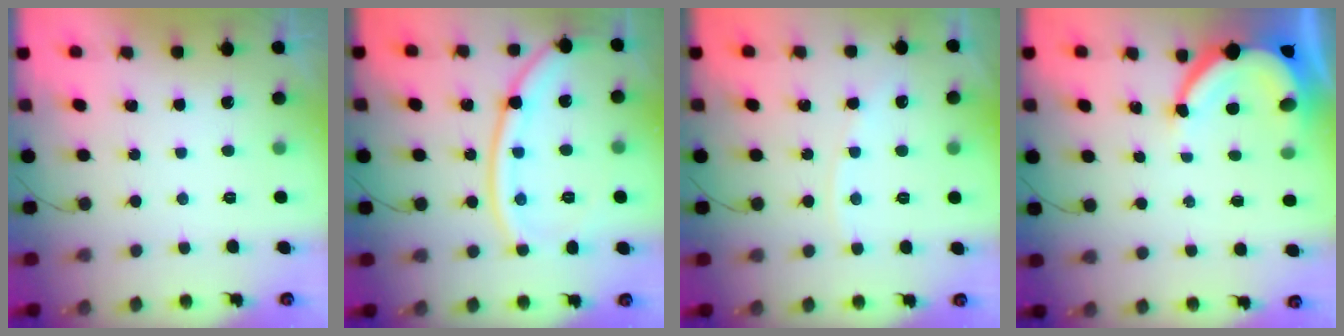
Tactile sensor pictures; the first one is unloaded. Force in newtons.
{"total": 15.2, "press": 15.1, "slide": 1.4}
{"total": 3.1, "press": 3.1, "slide": 0.5}
{"total": 8.5, "press": 8.4, "slide": 1.2}